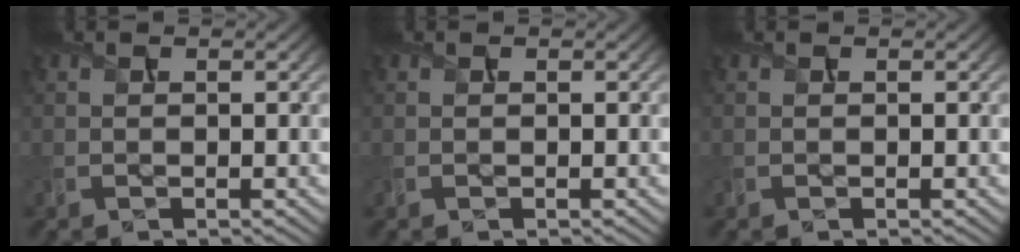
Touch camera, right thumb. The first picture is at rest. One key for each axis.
{"total": 0.0}
{"total": 0.0}